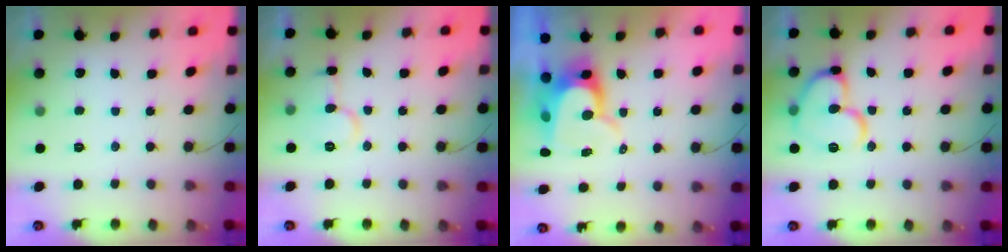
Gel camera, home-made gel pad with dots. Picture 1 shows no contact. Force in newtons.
{"total": 8.1, "press": 8.1, "slide": 0.8}
{"total": 9.7, "press": 9.7, "slide": 1.0}
{"total": 14.6, "press": 14.5, "slide": 2.1}